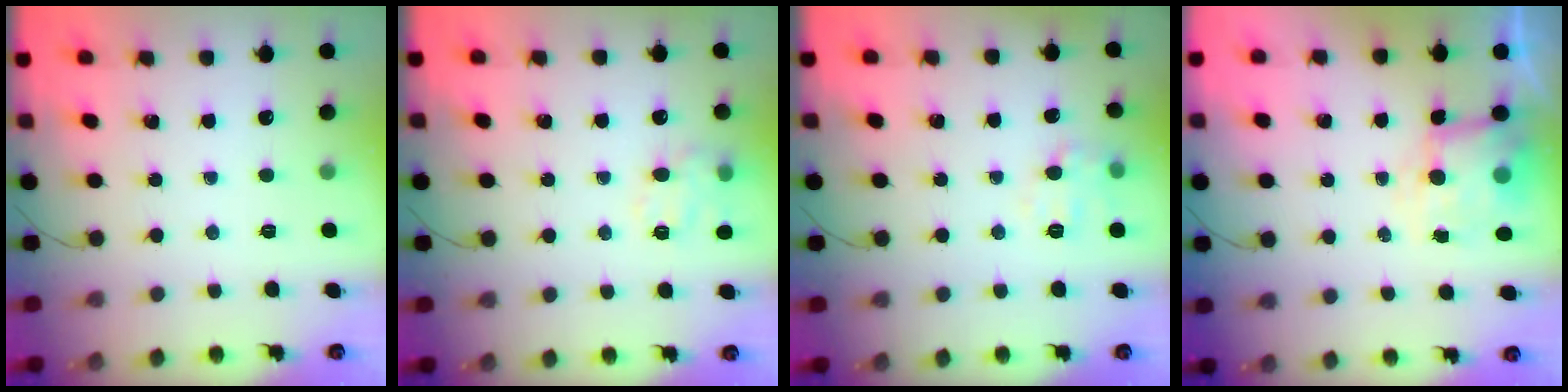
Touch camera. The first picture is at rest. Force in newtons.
{"total": 10.5, "press": 10.3, "slide": 2.0}
{"total": 7.0, "press": 6.9, "slide": 0.7}
{"total": 6.9, "press": 6.8, "slide": 1.2}